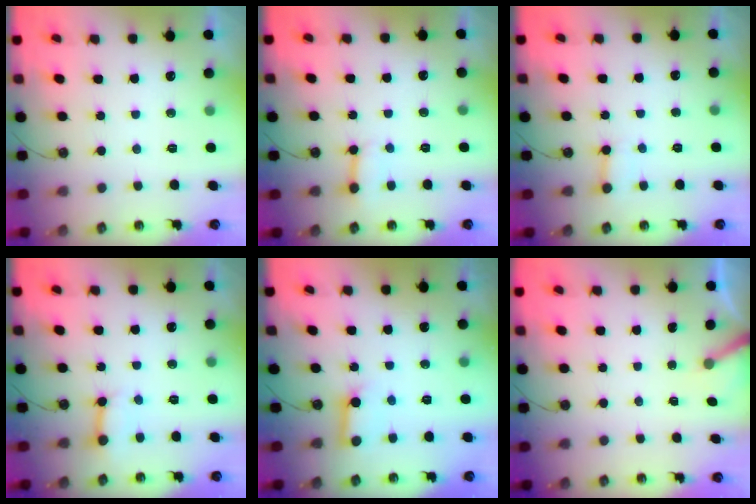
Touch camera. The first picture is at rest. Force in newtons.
{"total": 6.2, "press": 6.2, "slide": 0.5}
{"total": 3.0, "press": 3.0, "slide": 0.5}
{"total": 4.9, "press": 4.9, "slide": 0.6}
{"total": 6.8, "press": 6.8, "slide": 0.7}
{"total": 3.4, "press": 3.4, "slide": 0.2}